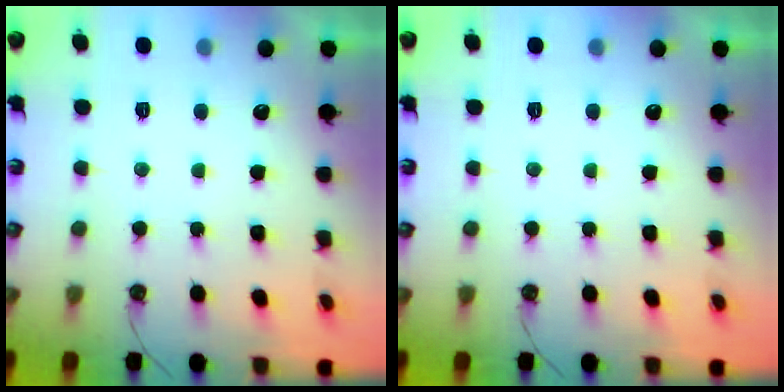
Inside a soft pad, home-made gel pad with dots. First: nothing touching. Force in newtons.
{"total": 0.0}